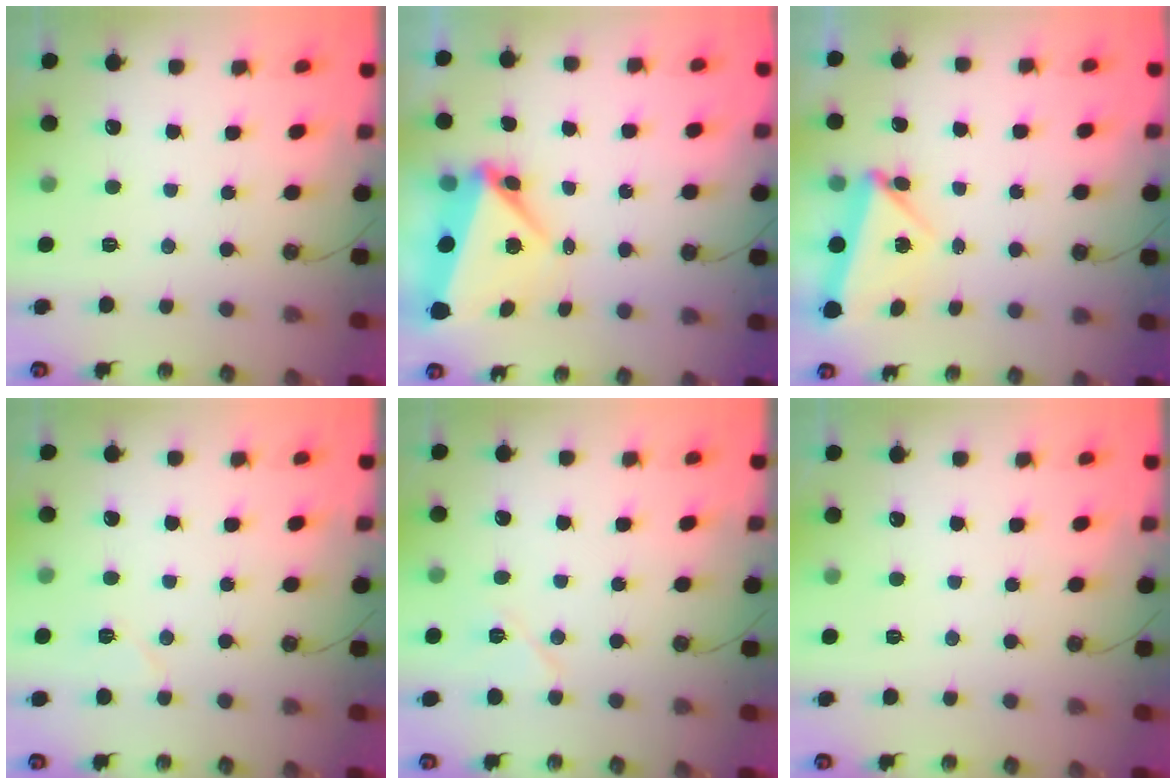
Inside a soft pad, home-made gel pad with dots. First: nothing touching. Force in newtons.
{"total": 6.2, "press": 5.9, "slide": 1.8}
{"total": 6.4, "press": 6.3, "slide": 1.3}
{"total": 5.2, "press": 5.1, "slide": 1.0}
{"total": 8.5, "press": 5.0, "slide": 7.0}
{"total": 0.0}